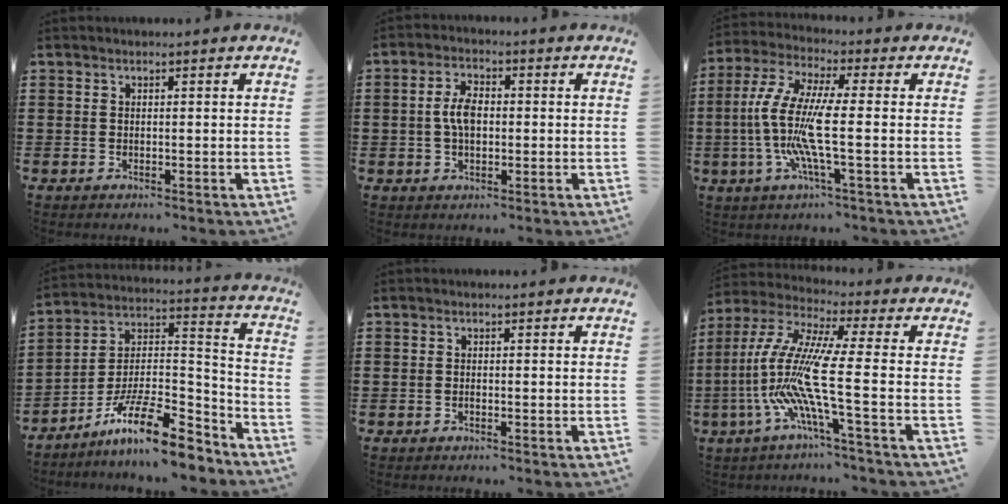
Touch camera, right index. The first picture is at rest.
{"total": 5.0, "force": [-0.1, 2.6, 4.3], "torque": [-0.090, 0.006, -0.005]}
{"total": 11.1, "force": [-1.8, 1.5, 10.8], "torque": [-0.257, -0.028, -0.047]}
{"total": 14.1, "force": [-10.5, 3.1, 8.8], "torque": [-0.155, 0.030, -0.193]}
{"total": 0.0}
{"total": 12.9, "force": [-3.6, 1.3, 12.3], "torque": [-0.284, -0.031, -0.087]}